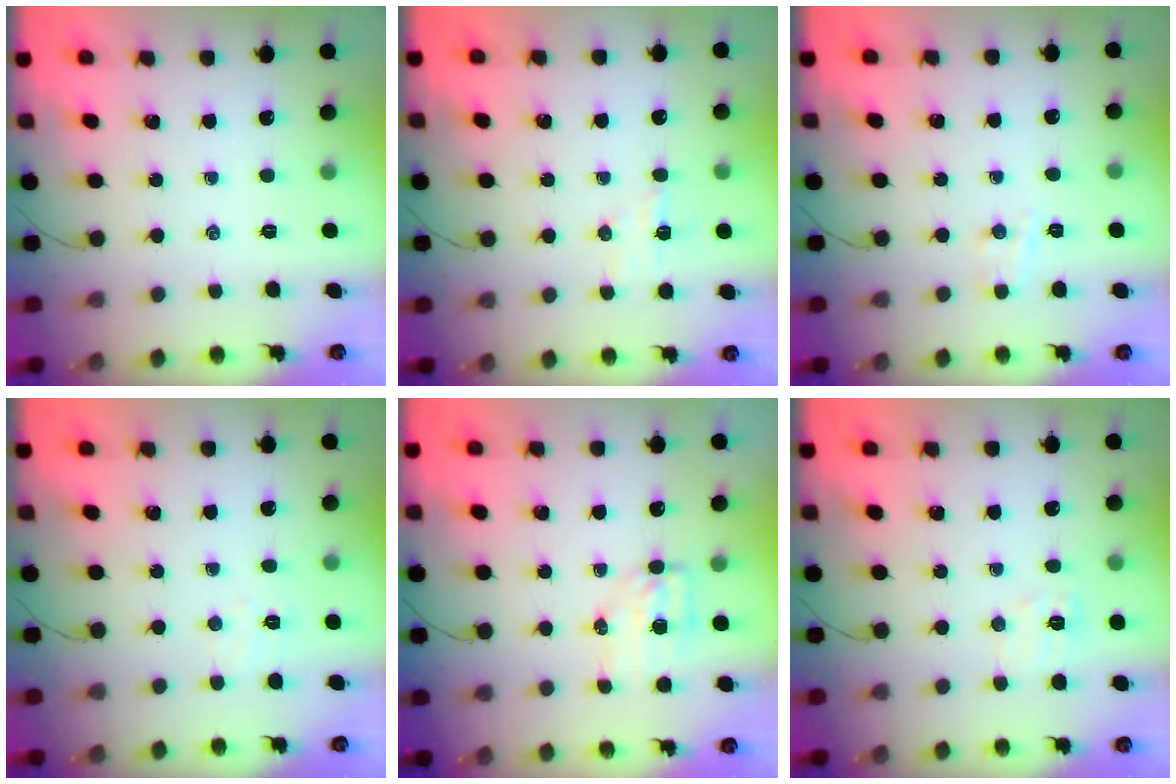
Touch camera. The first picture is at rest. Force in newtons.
{"total": 6.0, "press": 5.9, "slide": 1.3}
{"total": 3.8, "press": 3.6, "slide": 1.1}
{"total": 4.0, "press": 3.9, "slide": 0.8}
{"total": 4.7, "press": 4.7, "slide": 0.6}
{"total": 5.0, "press": 4.8, "slide": 1.3}